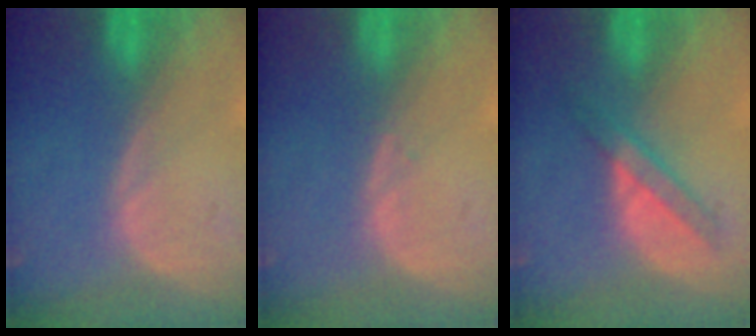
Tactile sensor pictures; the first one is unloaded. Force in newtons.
{"total": 0.6, "press": 0.5, "slide": 0.4}
{"total": 4.2, "press": 4.1, "slide": 1.2}